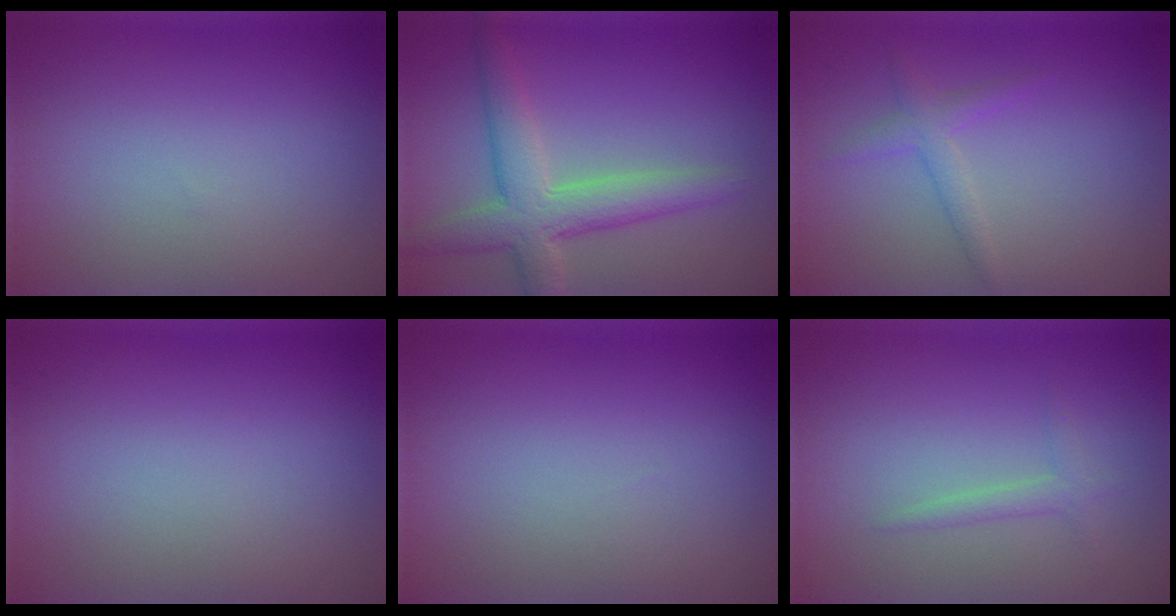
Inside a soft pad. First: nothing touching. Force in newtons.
{"total": 5.2, "press": 5.2, "slide": 0.3}
{"total": 1.7, "press": 1.7, "slide": 0.1}
{"total": 0.0}
{"total": 0.0}
{"total": 1.4, "press": 1.4, "slide": 0.1}